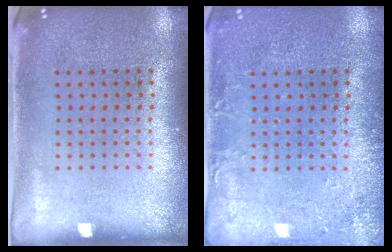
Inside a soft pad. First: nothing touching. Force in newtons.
{"total": 2.1, "press": 2.1, "slide": 0.1}